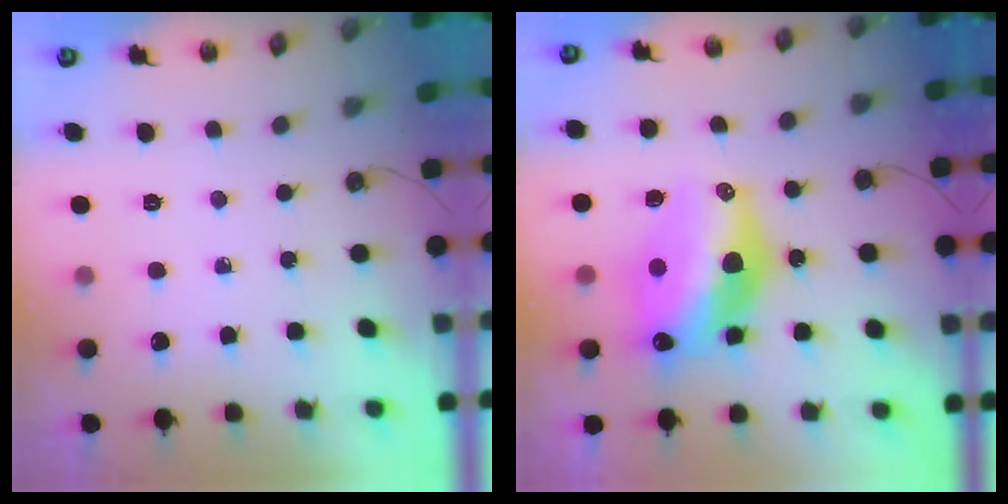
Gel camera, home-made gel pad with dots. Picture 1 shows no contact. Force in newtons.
{"total": 16.2, "press": 16.1, "slide": 1.0}